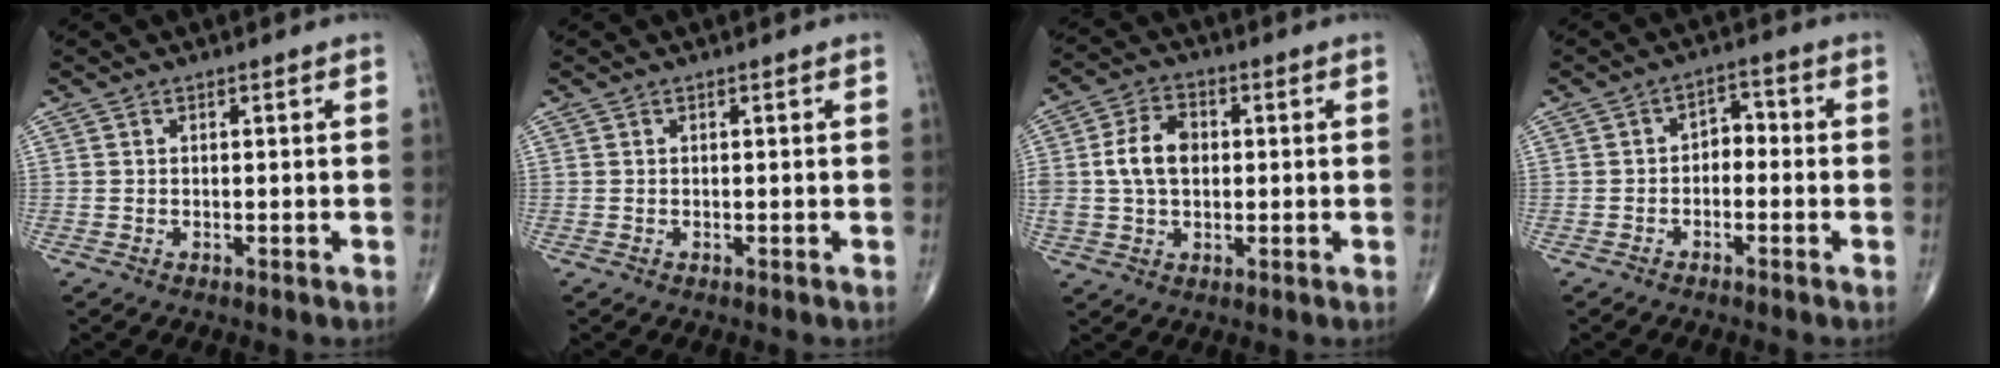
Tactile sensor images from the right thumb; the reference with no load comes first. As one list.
[{"total": 0.0}, {"total": 8.6, "force": [0.6, 5.9, 6.2], "torque": [-0.106, 0.012, 0.009]}, {"total": 3.8, "force": [-0.9, 2.6, 2.6], "torque": [-0.023, 0.025, -0.027]}]